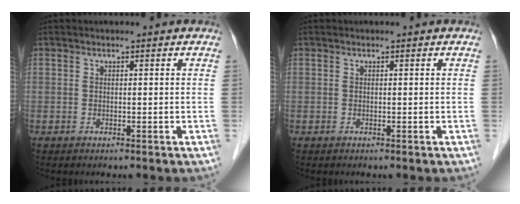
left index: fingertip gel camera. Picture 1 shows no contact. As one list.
[{"total": 0.0}]